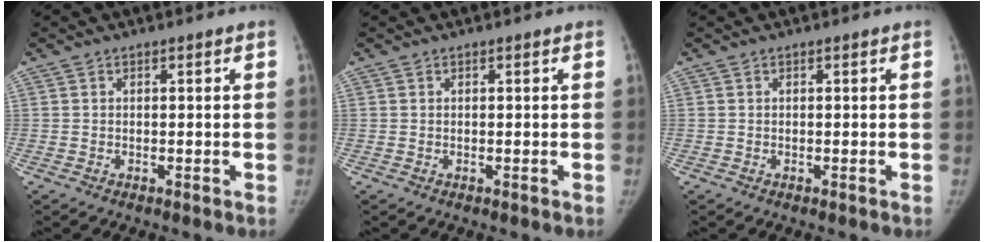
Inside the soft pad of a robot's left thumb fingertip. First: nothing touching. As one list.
[{"total": 0.0}, {"total": 0.0}]